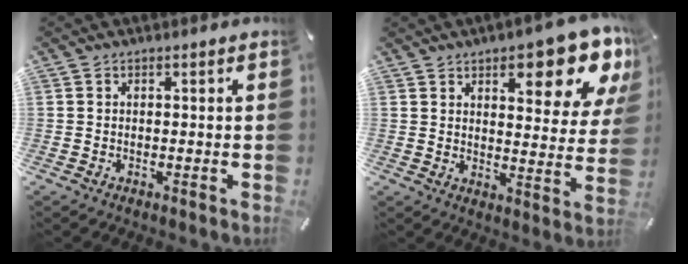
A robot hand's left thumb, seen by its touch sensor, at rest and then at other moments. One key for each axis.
{"total": 15.0, "fx": 9.4, "fy": 5.5, "fz": 10.3, "tx": -0.122, "ty": -0.067, "tz": 0.151}